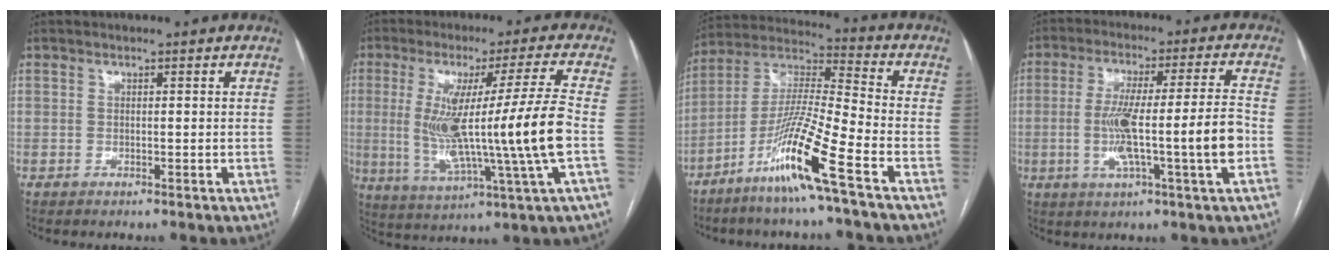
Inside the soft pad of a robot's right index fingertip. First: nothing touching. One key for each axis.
{"total": 17.2, "fx": -0.6, "fy": -1.6, "fz": 17.1, "tx": -0.316, "ty": -0.011, "tz": -0.013}
{"total": 14.2, "fx": -7.7, "fy": -1.1, "fz": 11.9, "tx": -0.239, "ty": -0.025, "tz": -0.154}
{"total": 13.4, "fx": -2.5, "fy": -0.6, "fz": 13.2, "tx": -0.235, "ty": 0.006, "tz": -0.043}